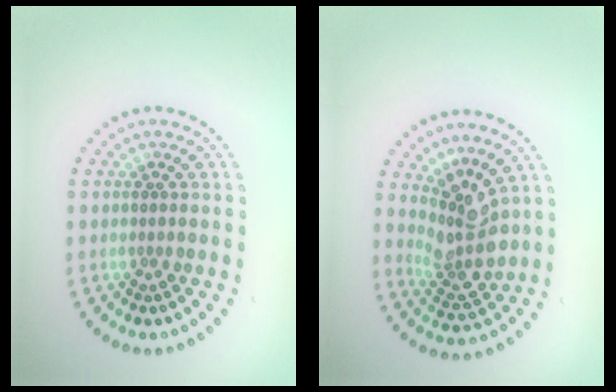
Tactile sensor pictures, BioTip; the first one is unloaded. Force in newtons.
{"total": 3.5, "press": 3.0, "slide": 1.9}